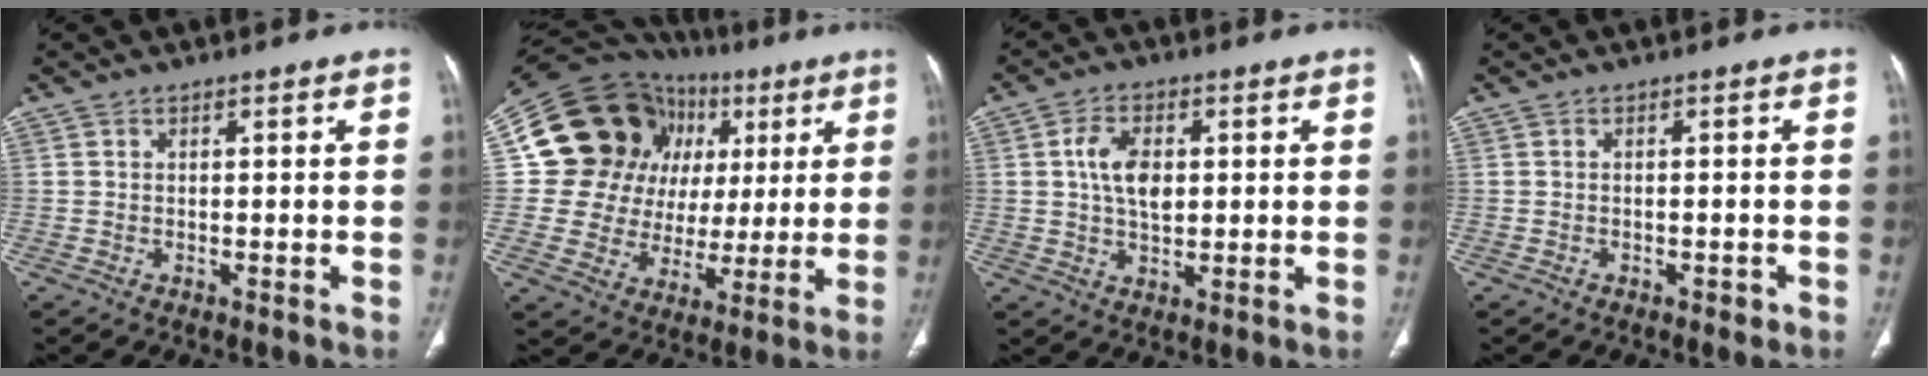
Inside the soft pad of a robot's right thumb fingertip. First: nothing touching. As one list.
[{"total": 23.8, "force": [6.9, 19.5, 11.7], "torque": [-0.124, 0.044, 0.128]}, {"total": 7.3, "force": [1.3, 4.4, 5.7], "torque": [-0.094, -0.001, 0.022]}, {"total": 1.2, "force": [-0.7, 0.7, 0.7], "torque": [-0.010, 0.001, -0.009]}]